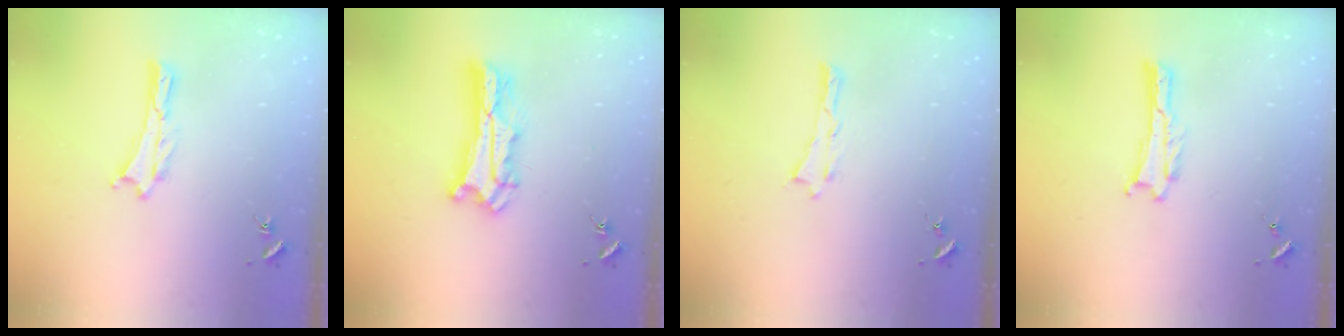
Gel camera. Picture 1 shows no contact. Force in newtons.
{"total": 8.5, "press": 8.5, "slide": 0.6}
{"total": 0.0}
{"total": 0.0}